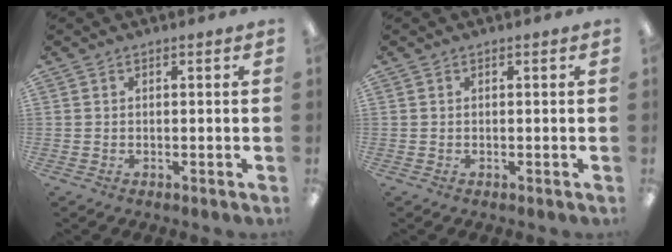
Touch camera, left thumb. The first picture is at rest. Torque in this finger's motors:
{"motor_torque": [-0.06, 0.06, 0.00, 0.00, 0.00]}